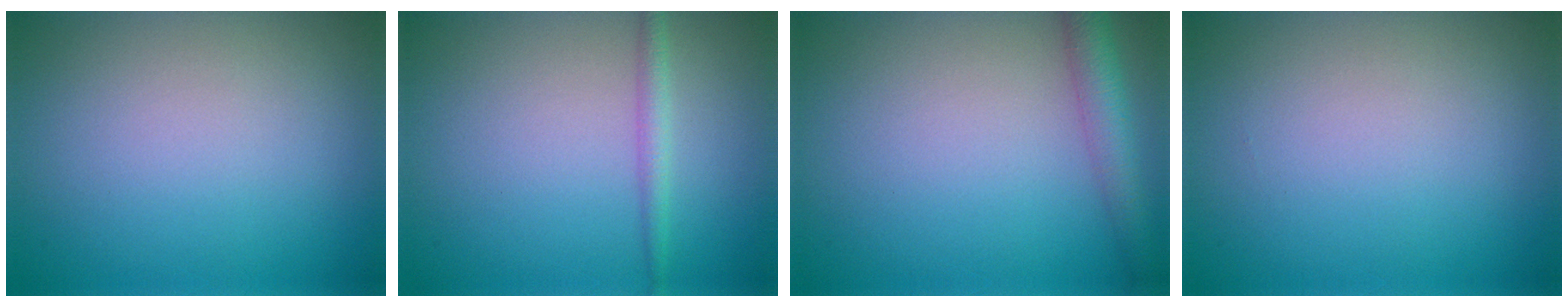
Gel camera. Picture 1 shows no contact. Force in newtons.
{"total": 1.6, "press": 1.6, "slide": 0.1}
{"total": 3.5, "press": 3.5, "slide": 0.2}
{"total": 0.0}